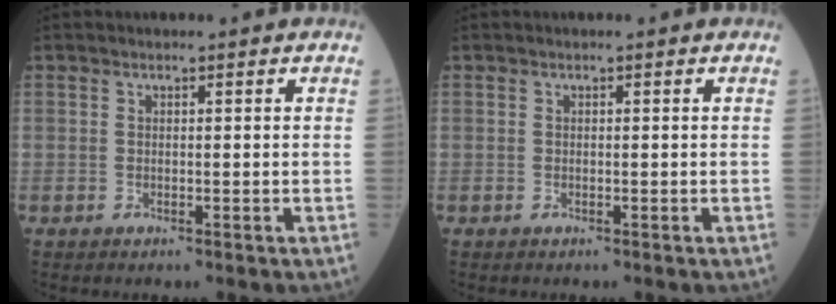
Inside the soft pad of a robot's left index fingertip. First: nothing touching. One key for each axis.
{"total": 0.0}